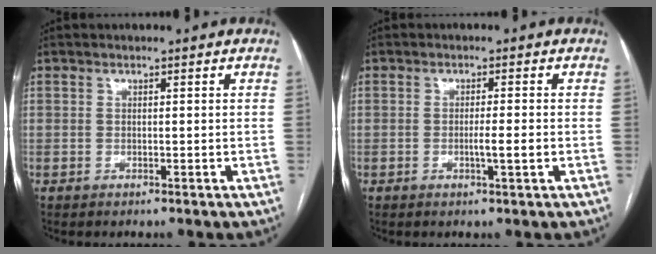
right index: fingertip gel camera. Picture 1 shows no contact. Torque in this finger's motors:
{"motor_torque": [0.71, -0.08, 0.31, 0.05]}